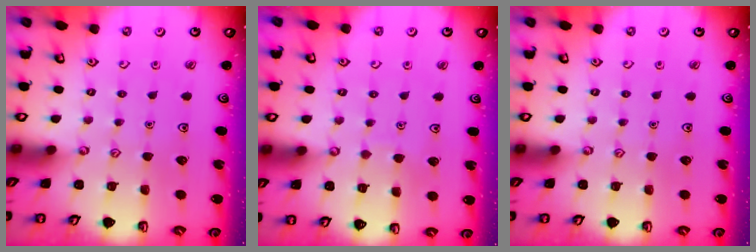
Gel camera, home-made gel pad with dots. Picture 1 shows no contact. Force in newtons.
{"total": 2.5, "press": 2.5, "slide": 0.2}
{"total": 0.0}